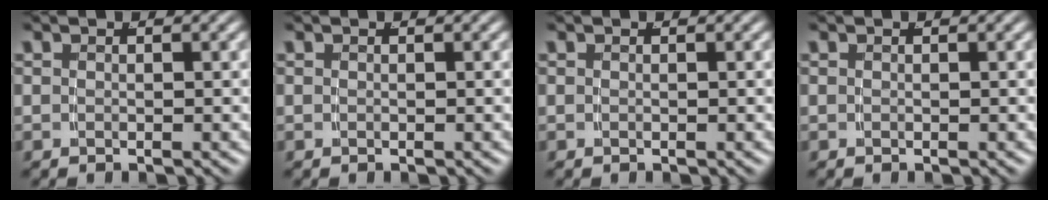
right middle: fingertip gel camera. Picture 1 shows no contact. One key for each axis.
{"total": 0.0}
{"total": 0.0}
{"total": 0.0}